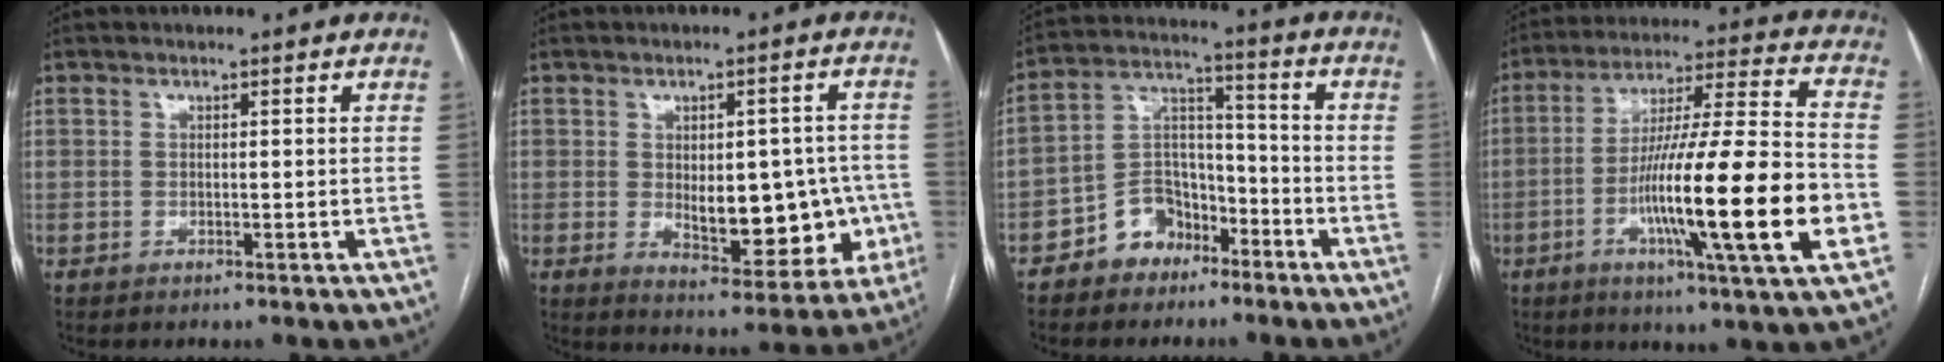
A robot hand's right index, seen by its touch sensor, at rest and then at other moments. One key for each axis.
{"total": 12.7, "fx": -1.5, "fy": 6.2, "fz": 11.0, "tx": -0.136, "ty": 0.013, "tz": 0.001}
{"total": 8.6, "fx": -5.5, "fy": 5.8, "fz": 3.1, "tx": -0.067, "ty": 0.028, "tz": -0.096}
{"total": 22.7, "fx": -6.0, "fy": 0.4, "fz": 21.8, "tx": -0.349, "ty": -0.016, "tz": -0.103}